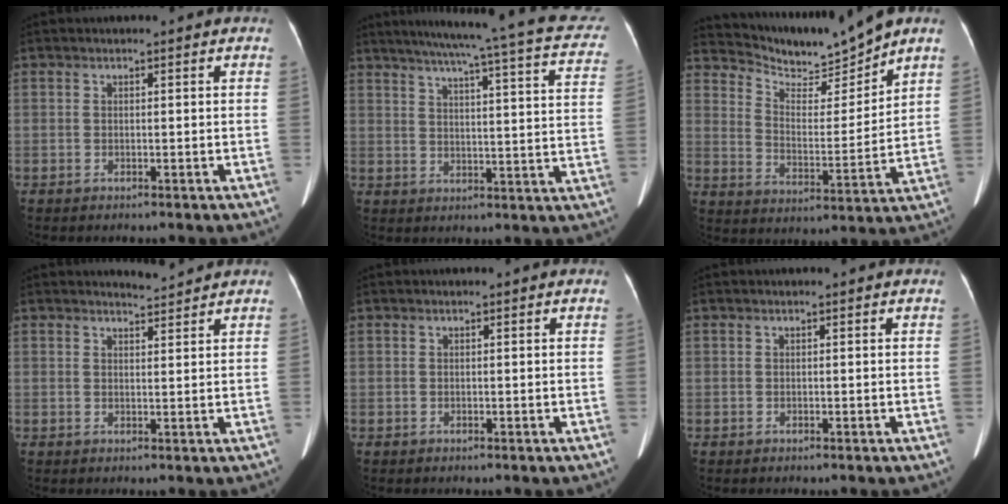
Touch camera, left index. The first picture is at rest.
{"total": 24.4, "force": [20.0, 2.5, 13.7], "torque": [-0.197, -0.010, 0.230]}
{"total": 9.3, "force": [9.2, -0.1, 1.2], "torque": [-0.040, -0.011, 0.172]}
{"total": 1.8, "force": [1.8, -0.3, -0.3], "torque": [-0.002, -0.004, 0.036]}
{"total": 0.0}
{"total": 0.0}